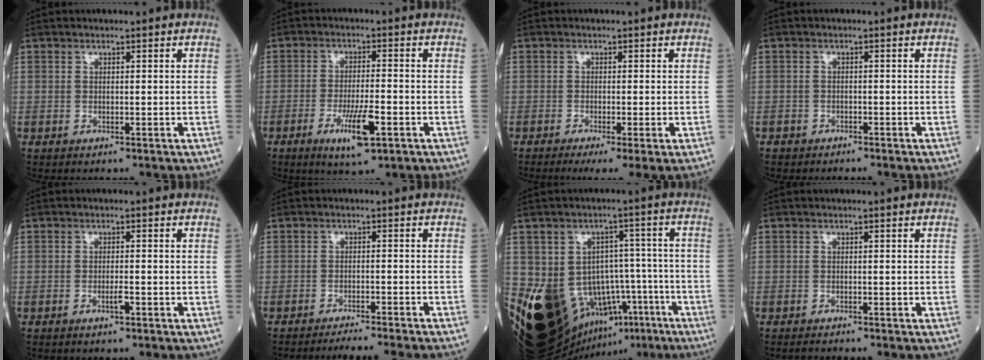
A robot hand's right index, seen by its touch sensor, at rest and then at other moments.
{"total": 7.2, "force": [-3.2, 1.0, 6.4], "torque": [-0.117, -0.011, -0.051]}
{"total": 6.3, "force": [-4.2, -0.3, 4.7], "torque": [-0.063, -0.020, -0.065]}
{"total": 1.4, "force": [-1.3, 0.6, 0.2], "torque": [-0.009, 0.001, -0.022]}
{"total": 1.7, "force": [-0.8, 0.1, 1.5], "torque": [-0.028, -0.002, -0.015]}
{"total": 7.8, "force": [-7.0, -1.7, 2.9], "torque": [-0.013, -0.018, -0.099]}
{"total": 23.2, "force": [-9.7, 15.8, 14.0], "torque": [-0.265, 0.025, -0.124]}
{"total": 1.2, "force": [-1.1, -0.1, 0.3], "torque": [-0.012, -0.003, -0.016]}